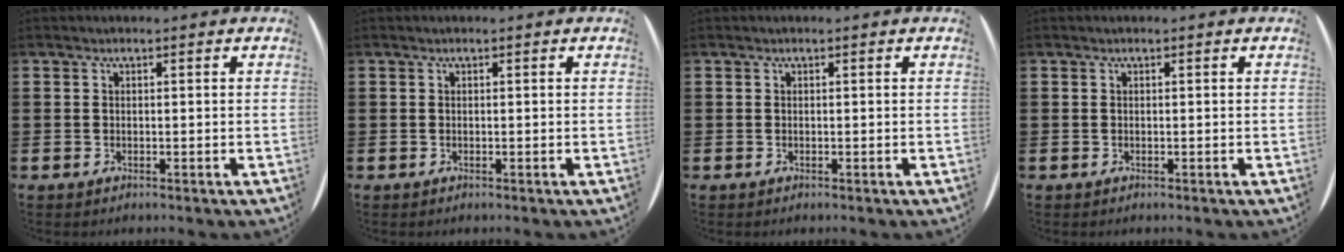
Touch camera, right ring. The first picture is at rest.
{"total": 0.0}
{"total": 0.0}
{"total": 0.0}